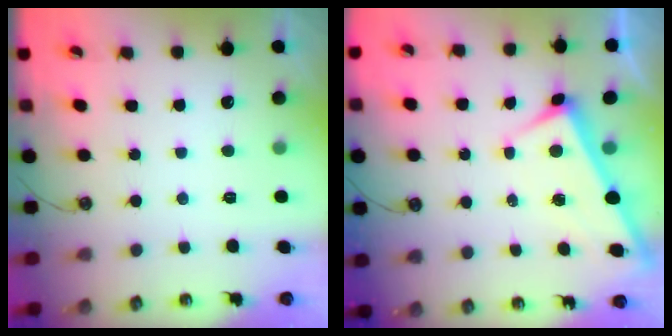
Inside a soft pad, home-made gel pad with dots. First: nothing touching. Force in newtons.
{"total": 3.2, "press": 3.2, "slide": 0.0}